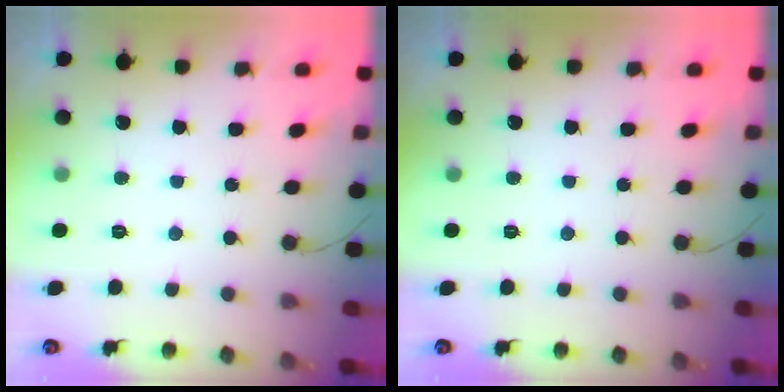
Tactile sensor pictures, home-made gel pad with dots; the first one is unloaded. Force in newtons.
{"total": 0.0}